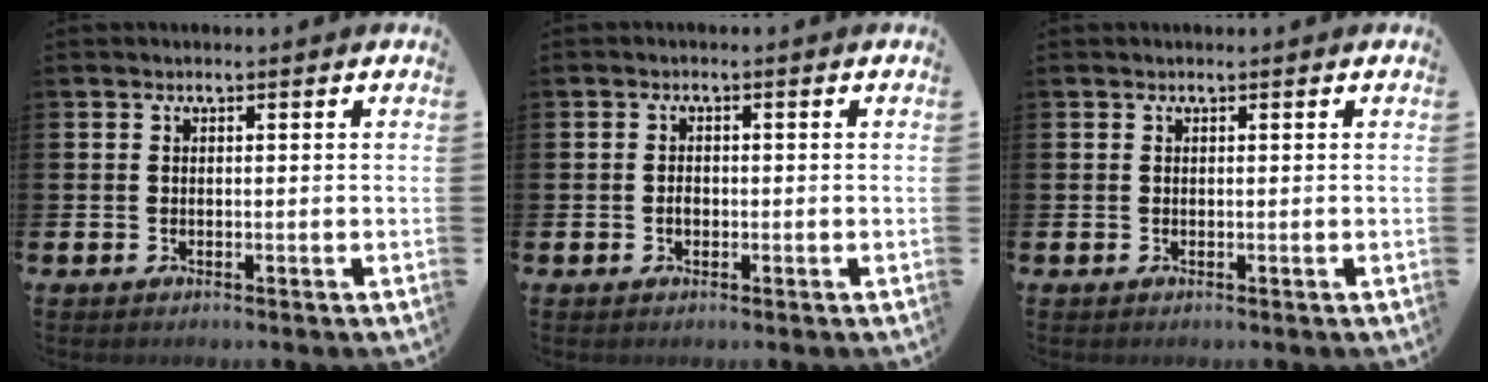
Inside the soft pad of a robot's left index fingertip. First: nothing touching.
{"total": 1.2, "force": [-0.3, 0.9, 0.7], "torque": [0.000, 0.000, -0.010]}
{"total": 0.0}